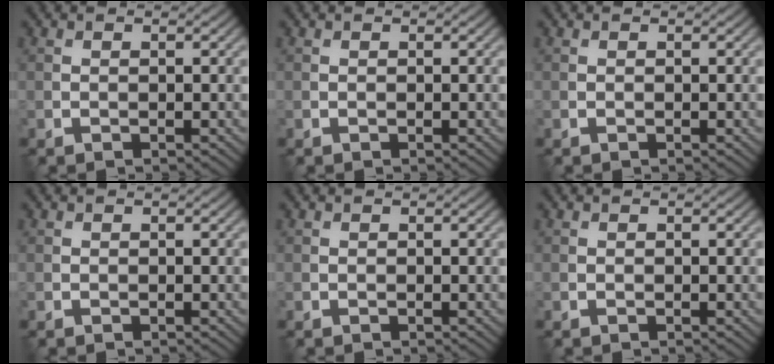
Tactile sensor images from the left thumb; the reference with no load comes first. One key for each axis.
{"total": 0.0}
{"total": 0.0}
{"total": 0.0}
{"total": 0.0}
{"total": 0.0}